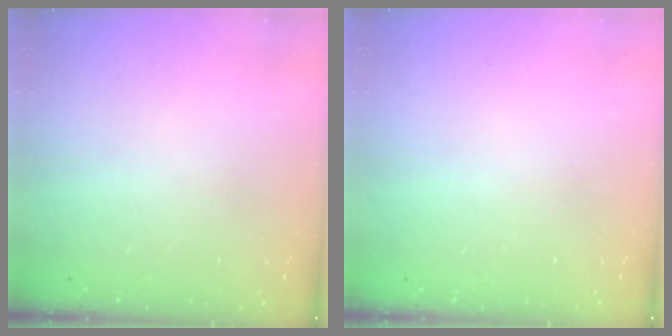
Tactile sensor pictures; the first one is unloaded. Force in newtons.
{"total": 0.0}